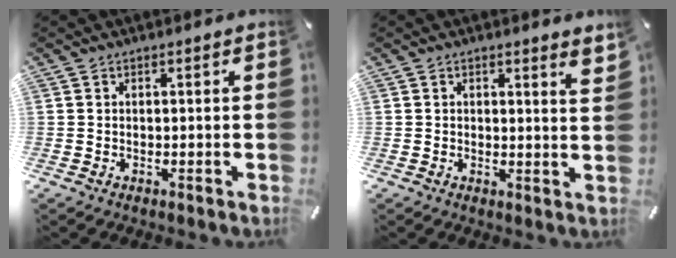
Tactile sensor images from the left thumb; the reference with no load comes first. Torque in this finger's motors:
{"motor_torque": [0.43, -0.53, 0.10, -0.02, -0.03]}